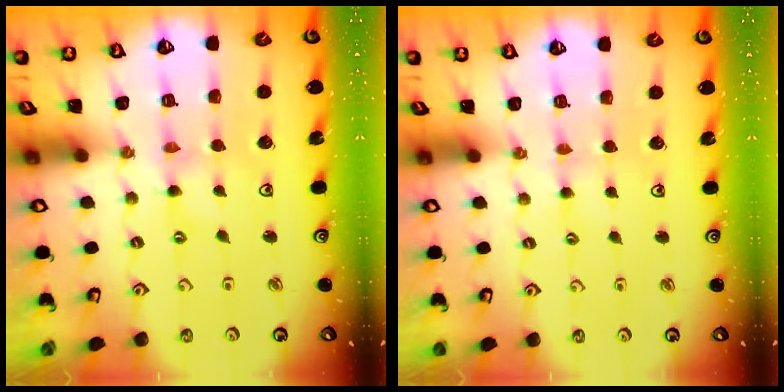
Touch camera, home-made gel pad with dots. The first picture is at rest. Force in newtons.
{"total": 1.9, "press": 1.9, "slide": 0.3}